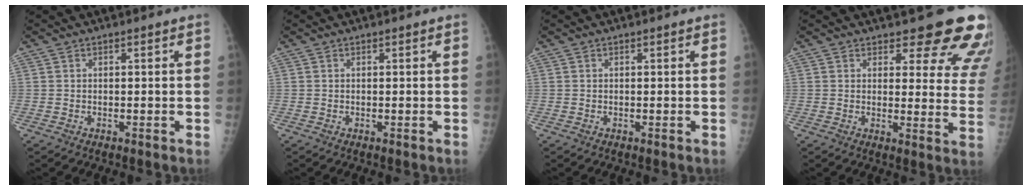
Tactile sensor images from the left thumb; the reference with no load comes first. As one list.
[{"total": 0.0}, {"total": 0.0}, {"total": 14.4, "force": [11.9, 4.9, 6.5], "torque": [-0.029, -0.083, 0.116]}]